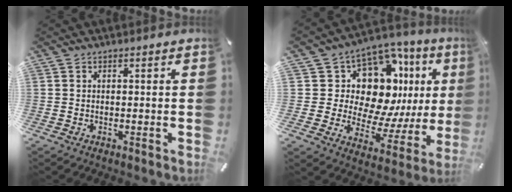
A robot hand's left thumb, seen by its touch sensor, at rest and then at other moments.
{"total": 15.9, "force": [6.0, 11.3, 9.4], "torque": [-0.136, -0.074, 0.111]}